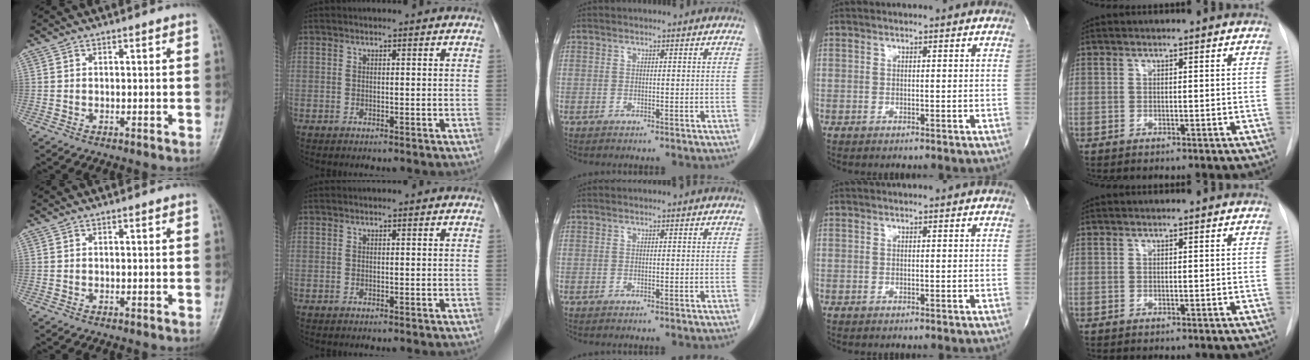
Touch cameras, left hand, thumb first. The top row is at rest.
{}